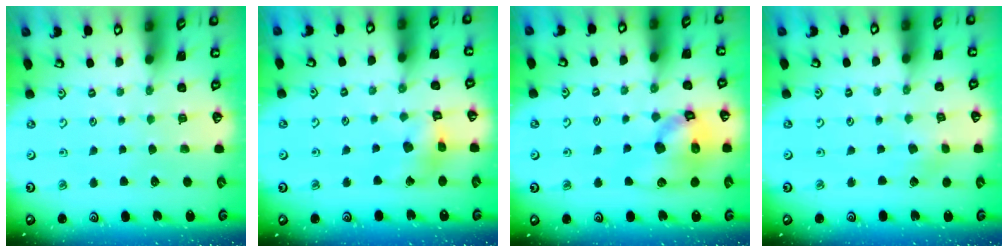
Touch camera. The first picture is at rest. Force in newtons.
{"total": 9.0, "press": 9.0, "slide": 1.1}
{"total": 15.0, "press": 14.8, "slide": 2.1}
{"total": 1.4, "press": 1.4, "slide": 0.1}